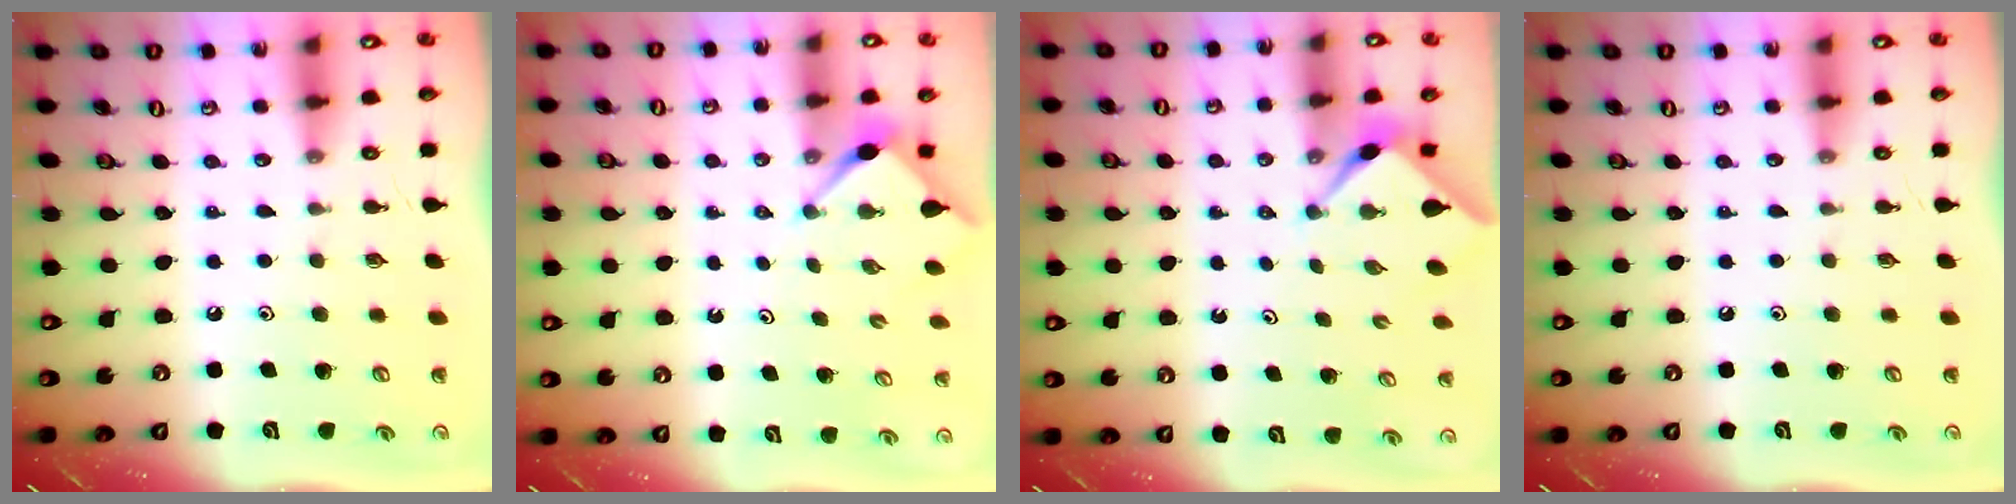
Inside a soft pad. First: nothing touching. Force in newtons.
{"total": 2.7, "press": 2.7, "slide": 0.3}
{"total": 2.4, "press": 2.4, "slide": 0.3}
{"total": 0.0}